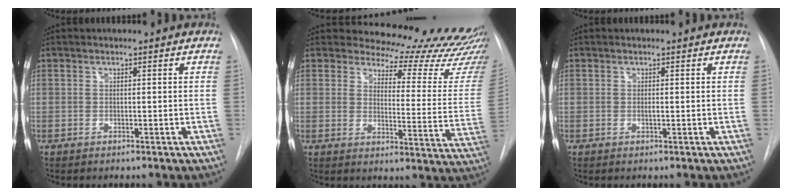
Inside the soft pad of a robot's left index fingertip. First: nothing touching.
{"total": 20.6, "force": [19.9, 3.5, 3.8], "torque": [-0.022, -0.140, 0.202]}
{"total": 0.8, "force": [-0.8, 0.1, 0.2], "torque": [-0.005, -0.007, -0.013]}